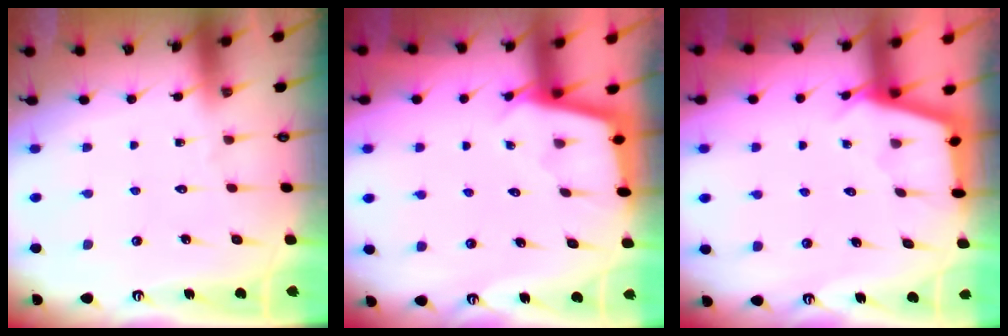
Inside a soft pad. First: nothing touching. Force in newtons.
{"total": 2.3, "press": 2.3, "slide": 0.1}
{"total": 2.9, "press": 2.9, "slide": 0.3}